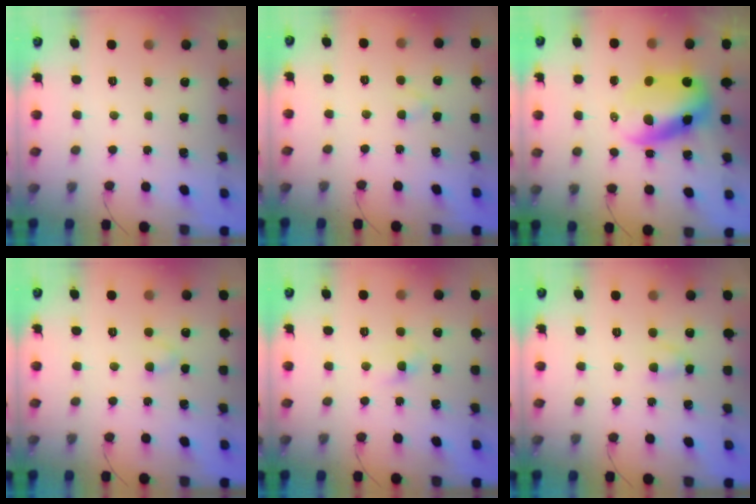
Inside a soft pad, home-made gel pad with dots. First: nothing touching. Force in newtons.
{"total": 1.8, "press": 1.6, "slide": 0.9}
{"total": 8.8, "press": 8.5, "slide": 2.0}
{"total": 2.7, "press": 2.5, "slide": 1.1}
{"total": 2.7, "press": 2.5, "slide": 1.1}
{"total": 2.8, "press": 2.5, "slide": 1.2}